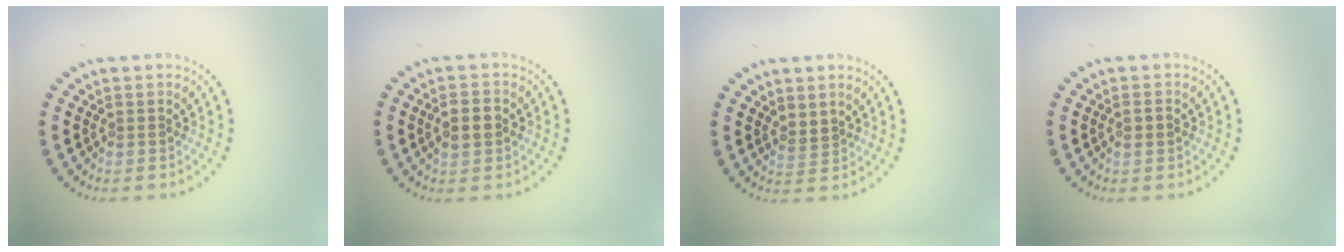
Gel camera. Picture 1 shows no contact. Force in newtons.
{"total": 2.7, "press": 2.7, "slide": 0.1}
{"total": 1.3, "press": 1.0, "slide": 0.9}
{"total": 1.0, "press": 1.0, "slide": 0.3}